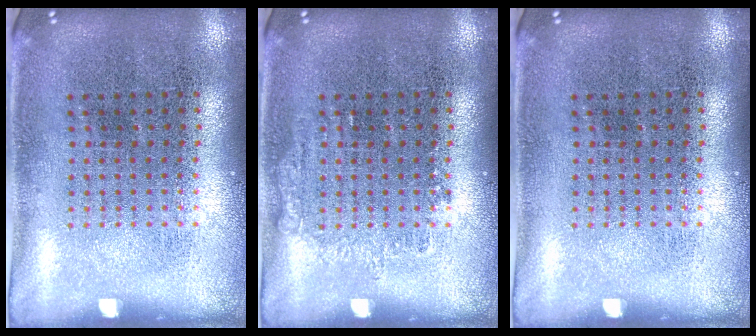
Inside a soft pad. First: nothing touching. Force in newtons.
{"total": 0.8, "press": 0.7, "slide": 0.2}
{"total": 0.0}